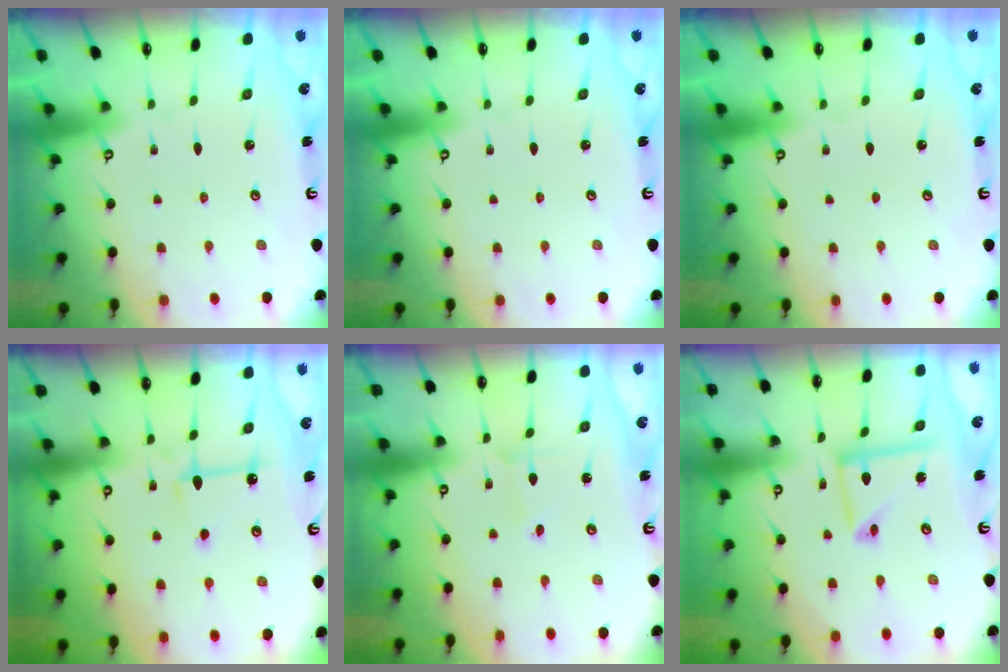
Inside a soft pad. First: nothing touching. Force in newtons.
{"total": 0.0}
{"total": 0.0}
{"total": 6.5, "press": 6.4, "slide": 0.6}
{"total": 1.4, "press": 1.4, "slide": 0.1}
{"total": 10.5, "press": 10.5, "slide": 0.9}